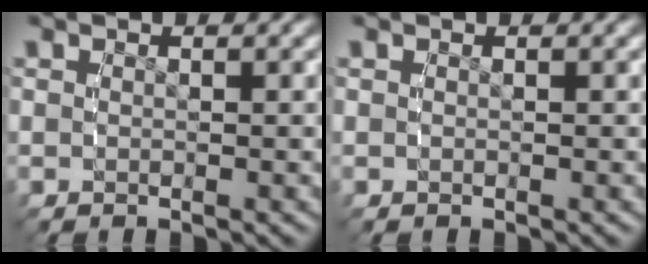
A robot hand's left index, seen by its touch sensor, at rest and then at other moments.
{"total": 0.0}